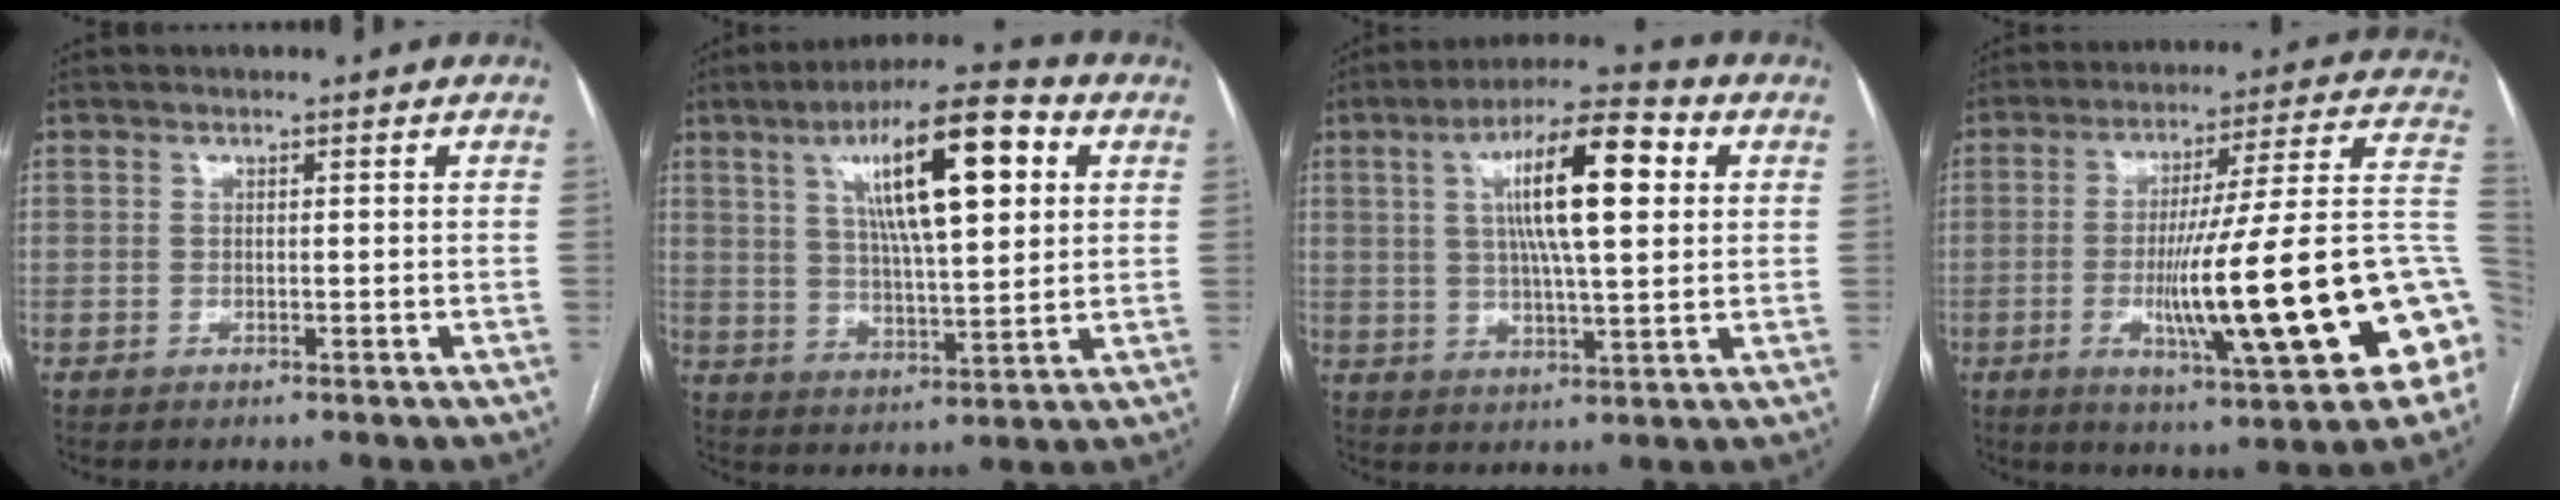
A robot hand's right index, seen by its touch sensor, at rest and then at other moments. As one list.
[{"total": 16.1, "force": [5.8, 3.4, 14.6], "torque": [-0.245, 0.020, 0.093]}, {"total": 14.0, "force": [3.8, 2.5, 13.2], "torque": [-0.228, 0.023, 0.059]}, {"total": 24.0, "force": [-6.3, 1.1, 23.2], "torque": [-0.298, 0.003, -0.094]}]